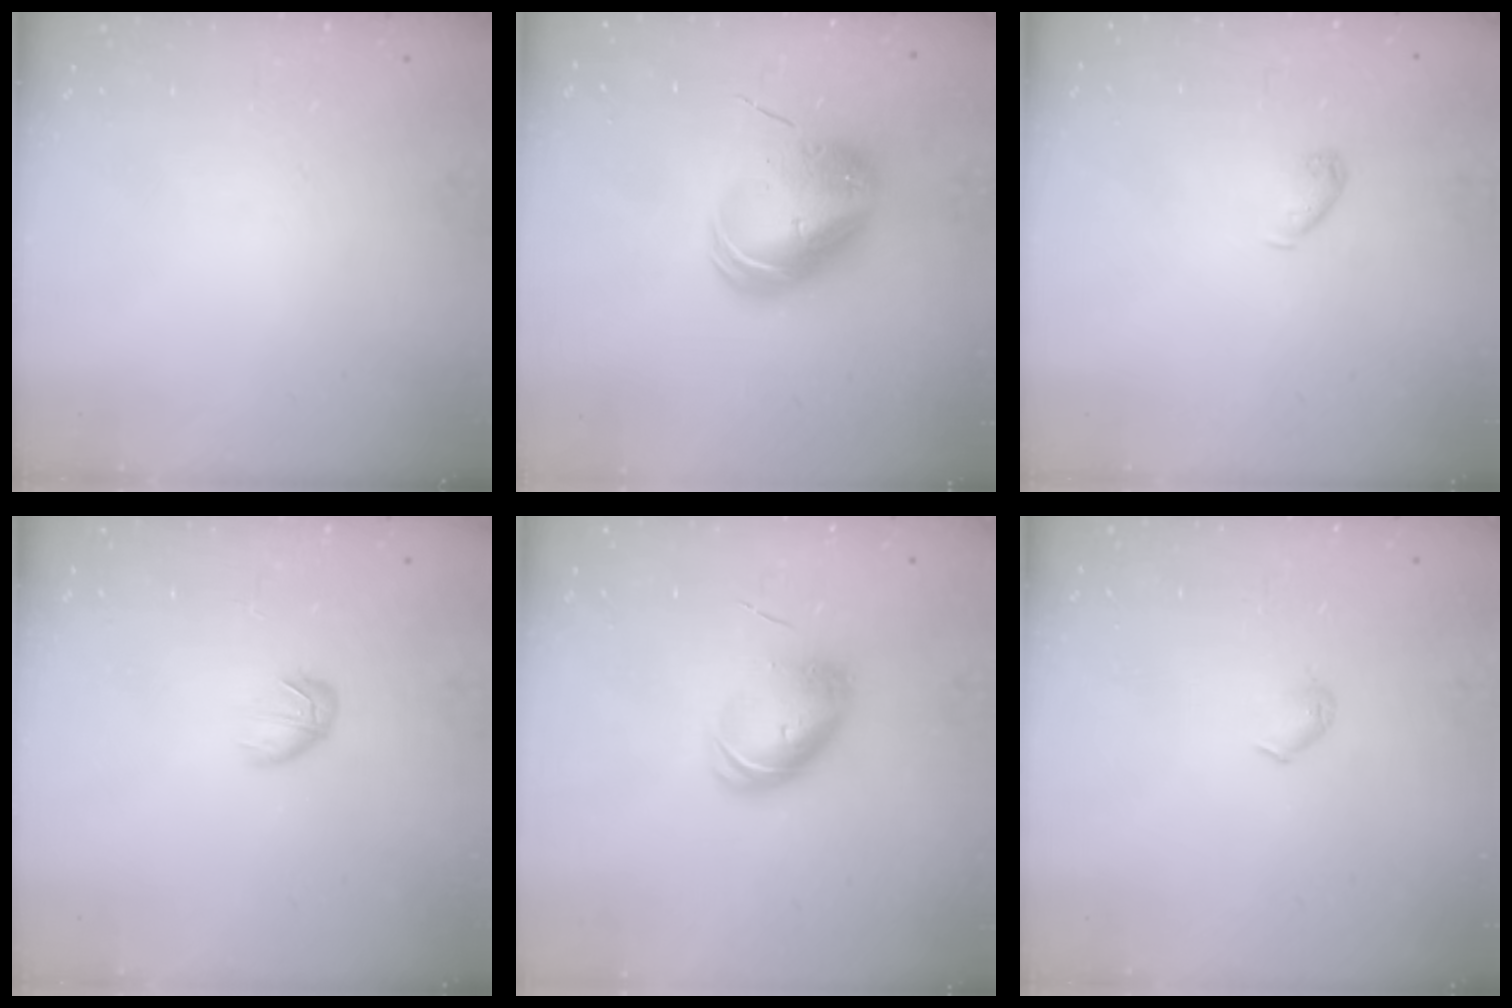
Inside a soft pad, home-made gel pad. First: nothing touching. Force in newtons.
{"total": 13.0, "press": 12.7, "slide": 2.7}
{"total": 4.9, "press": 4.8, "slide": 0.8}
{"total": 3.8, "press": 3.6, "slide": 1.1}
{"total": 7.2, "press": 7.1, "slide": 1.2}
{"total": 5.0, "press": 4.9, "slide": 0.6}